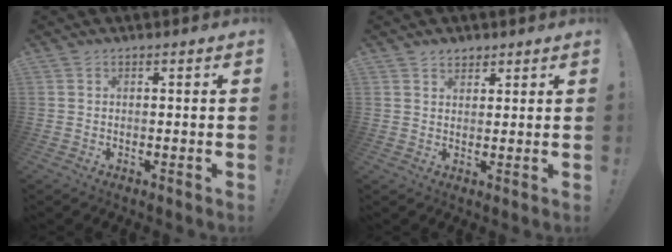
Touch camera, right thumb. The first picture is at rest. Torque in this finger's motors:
{"motor_torque": [-0.21, 0.30, 0.04, -0.08, 0.00]}